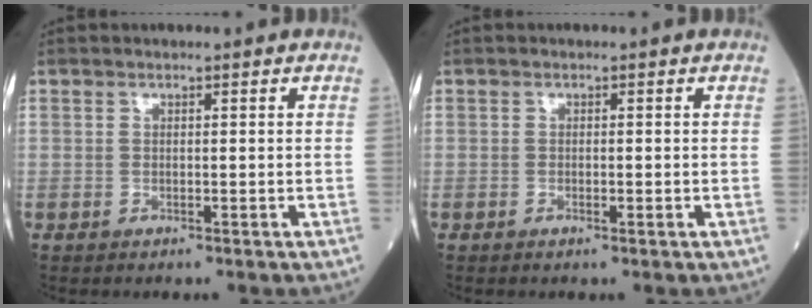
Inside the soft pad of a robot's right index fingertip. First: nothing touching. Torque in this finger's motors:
{"motor_torque": [-0.04, -0.10, -0.04, -0.01]}